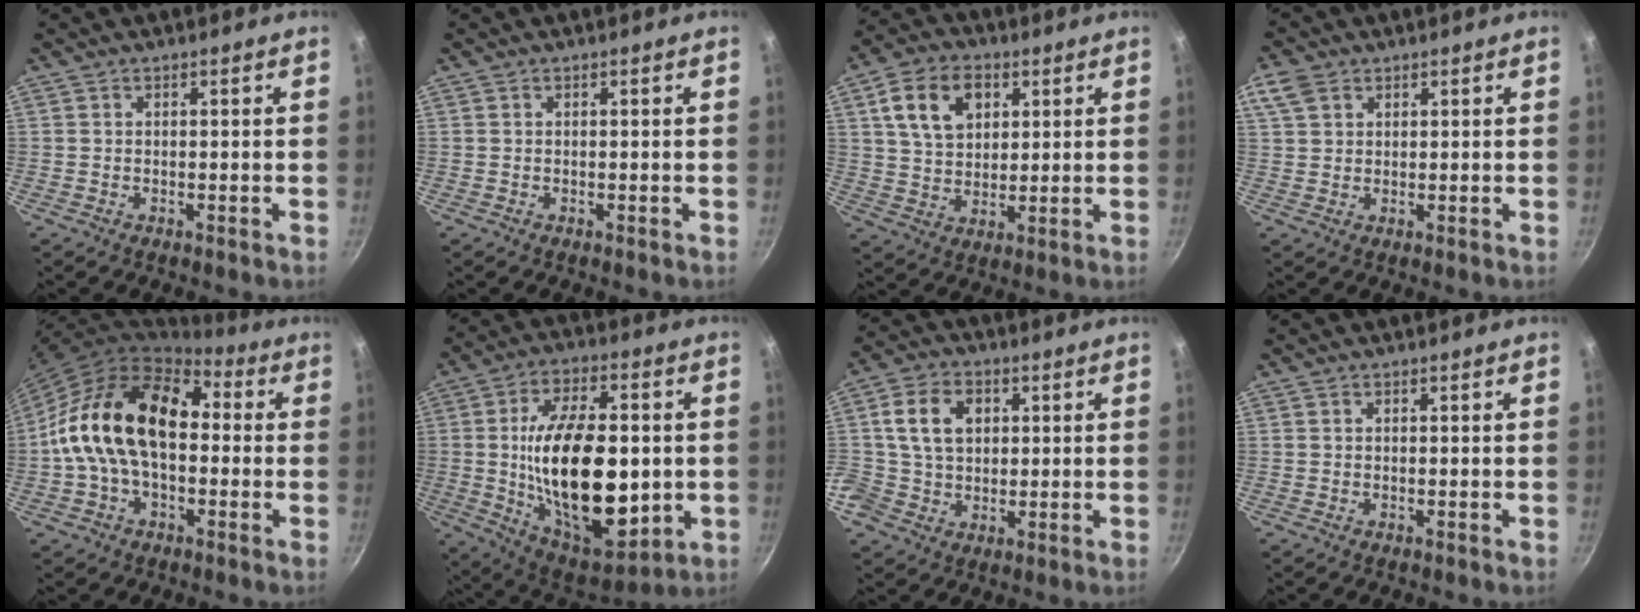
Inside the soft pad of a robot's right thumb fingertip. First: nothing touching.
{"total": 0.0}
{"total": 11.7, "force": [4.1, 8.1, 7.3], "torque": [-0.109, -0.003, 0.071]}
{"total": 4.9, "force": [2.4, 3.5, 2.5], "torque": [-0.043, 0.000, 0.047]}
{"total": 19.5, "force": [0.3, 12.5, 14.9], "torque": [-0.237, 0.047, -0.011]}
{"total": 26.7, "force": [-1.0, 14.3, 22.5], "torque": [-0.359, -0.004, -0.002]}
{"total": 9.3, "force": [2.0, 7.5, 5.2], "torque": [-0.071, 0.004, 0.028]}
{"total": 0.0}